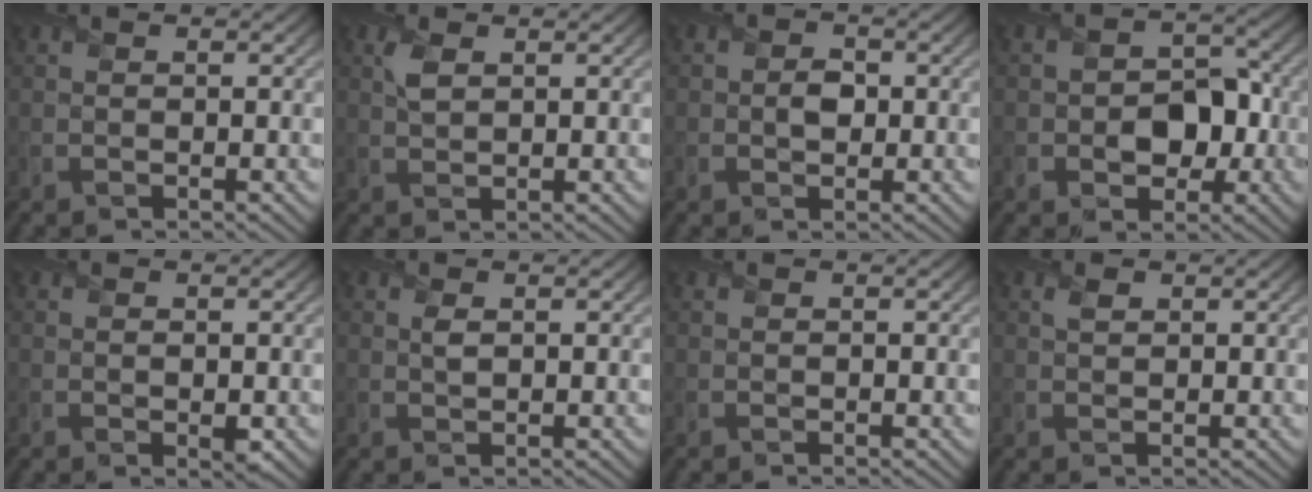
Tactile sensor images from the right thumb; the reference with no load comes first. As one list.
[{"total": 2.1, "force": [0.9, 1.0, 1.5], "torque": [-0.041, 0.001, 0.022]}, {"total": 1.9, "force": [-0.1, 1.5, 1.2], "torque": [-0.021, 0.001, -0.005]}, {"total": 5.6, "force": [-1.3, 4.2, 3.5], "torque": [-0.035, -0.002, -0.030]}, {"total": 1.2, "force": [-0.2, 0.7, 0.9], "torque": [-0.014, -0.004, -0.001]}, {"total": 0.9, "force": [0.5, 0.3, 0.7], "torque": [-0.018, 0.002, 0.010]}, {"total": 0.0}, {"total": 0.9, "force": [0.5, 0.6, 0.5], "torque": [-0.013, -0.002, 0.011]}]